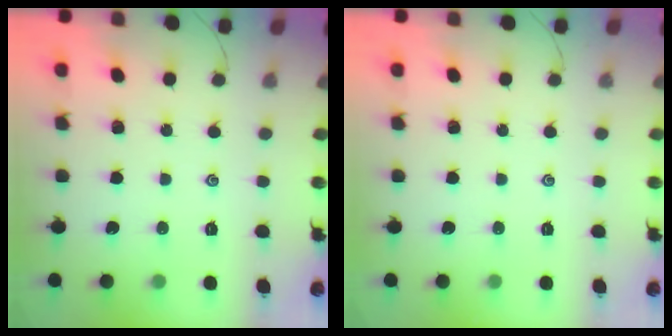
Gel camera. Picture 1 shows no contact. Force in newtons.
{"total": 0.0}